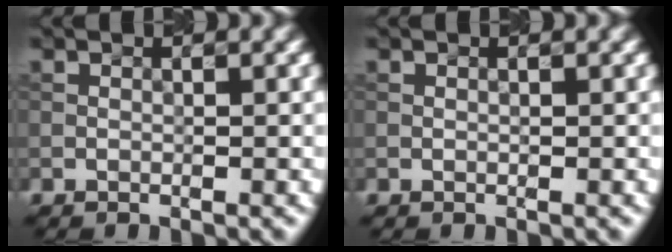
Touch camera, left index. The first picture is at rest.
{"total": 0.0}